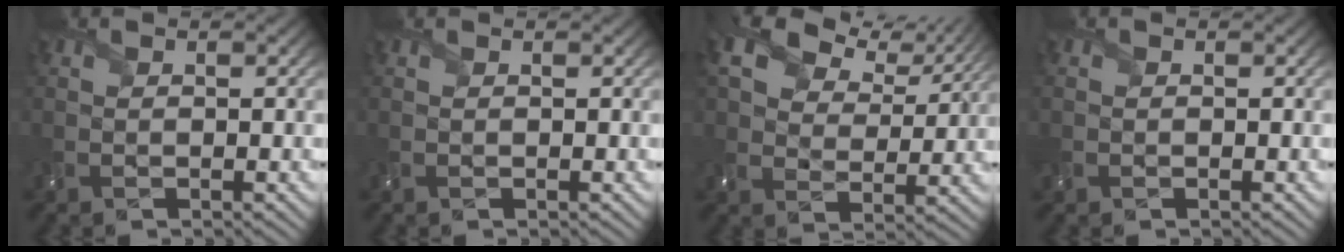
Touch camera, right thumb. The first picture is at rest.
{"total": 0.0}
{"total": 10.6, "force": [6.2, 6.3, 6.0], "torque": [-0.143, 0.016, 0.112]}
{"total": 1.0, "force": [-0.5, 0.9, 0.1], "torque": [-0.003, -0.004, -0.014]}